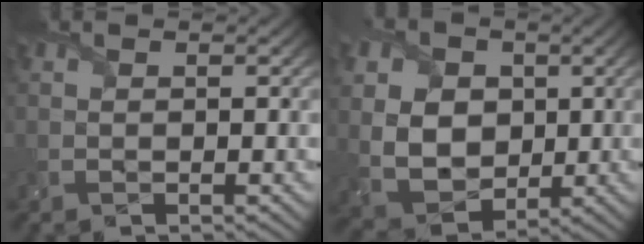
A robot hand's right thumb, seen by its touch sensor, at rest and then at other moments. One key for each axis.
{"total": 10.3, "fx": 1.4, "fy": 8.2, "fz": 6.0, "tx": -0.167, "ty": 0.010, "tz": 0.021}